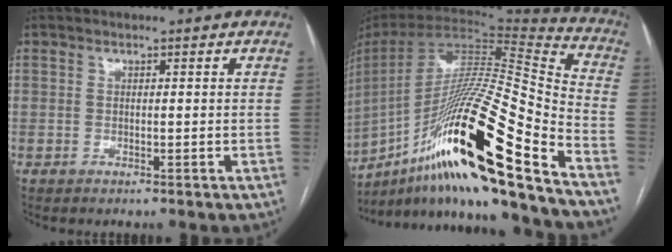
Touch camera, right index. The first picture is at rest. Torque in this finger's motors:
{"motor_torque": [1.87, -0.26, 0.66, 0.21]}